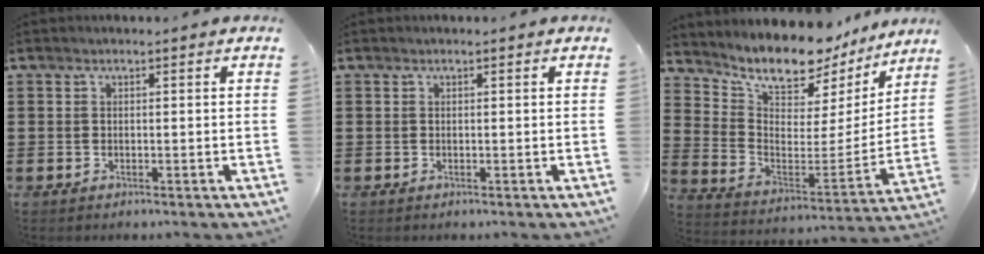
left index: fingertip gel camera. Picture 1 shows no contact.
{"total": 0.0}
{"total": 9.7, "force": [9.1, 2.4, 2.5], "torque": [-0.075, -0.078, 0.153]}